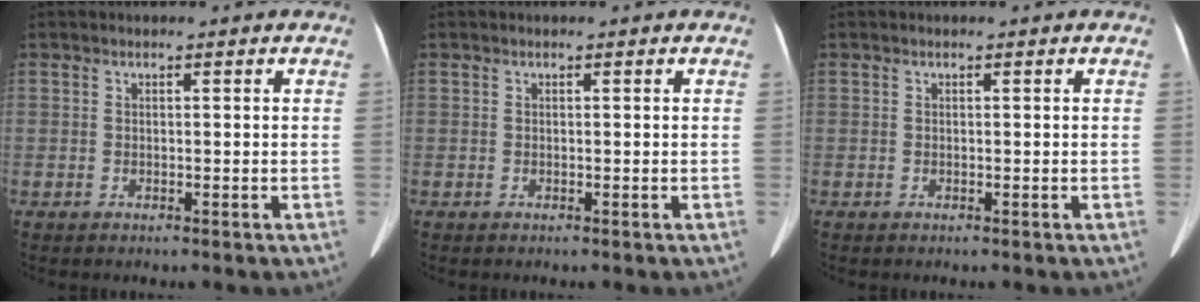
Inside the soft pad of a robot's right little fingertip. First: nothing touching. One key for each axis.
{"total": 0.0}
{"total": 0.0}